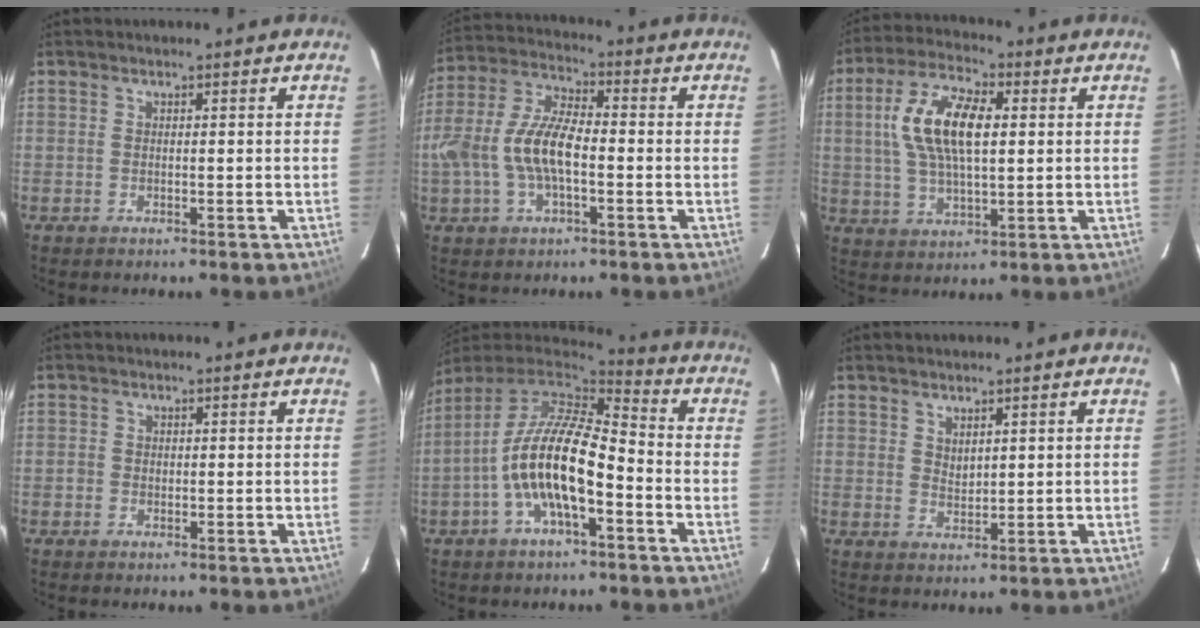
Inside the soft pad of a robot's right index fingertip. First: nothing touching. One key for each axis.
{"total": 12.5, "fx": -2.4, "fy": 5.4, "fz": 11.0, "tx": -0.236, "ty": 0.008, "tz": -0.045}
{"total": 13.3, "fx": 2.4, "fy": 5.9, "fz": 11.6, "tx": -0.229, "ty": 0.017, "tz": 0.045}
{"total": 1.0, "fx": -0.3, "fy": 0.9, "fz": 0.2, "tx": -0.001, "ty": 0.001, "tz": -0.006}
{"total": 15.1, "fx": -4.8, "fy": 5.0, "fz": 13.5, "tx": -0.258, "ty": -0.002, "tz": -0.093}
{"total": 2.2, "fx": 1.7, "fy": 1.1, "fz": 0.9, "tx": -0.014, "ty": -0.002, "tz": 0.032}